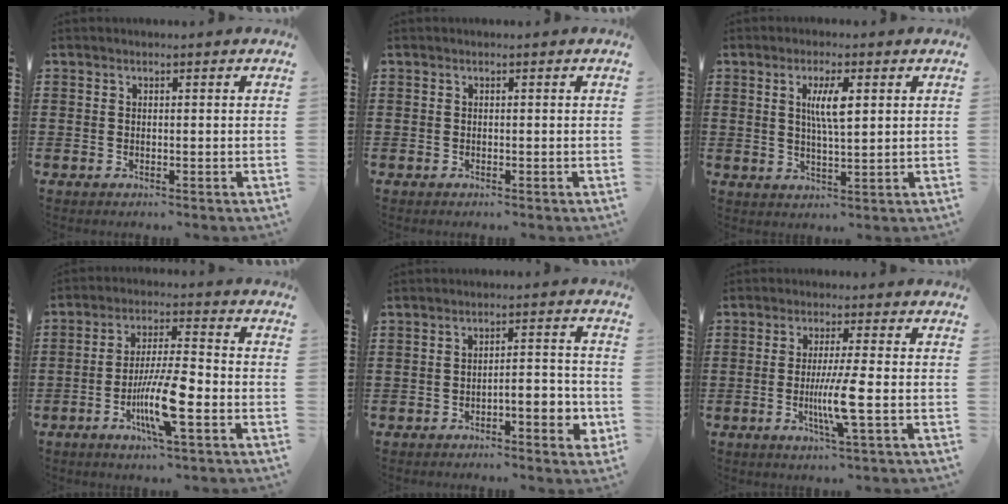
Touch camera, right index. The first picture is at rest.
{"total": 0.0}
{"total": 5.1, "force": [1.4, 1.2, 4.8], "torque": [-0.097, 0.008, 0.020]}
{"total": 10.3, "force": [-3.4, 1.8, 9.5], "torque": [-0.186, -0.011, -0.064]}
{"total": 4.1, "force": [-2.4, 1.1, 3.2], "torque": [-0.052, 0.006, -0.045]}
{"total": 6.8, "force": [-1.5, -0.3, 6.7], "torque": [-0.127, -0.020, -0.031]}